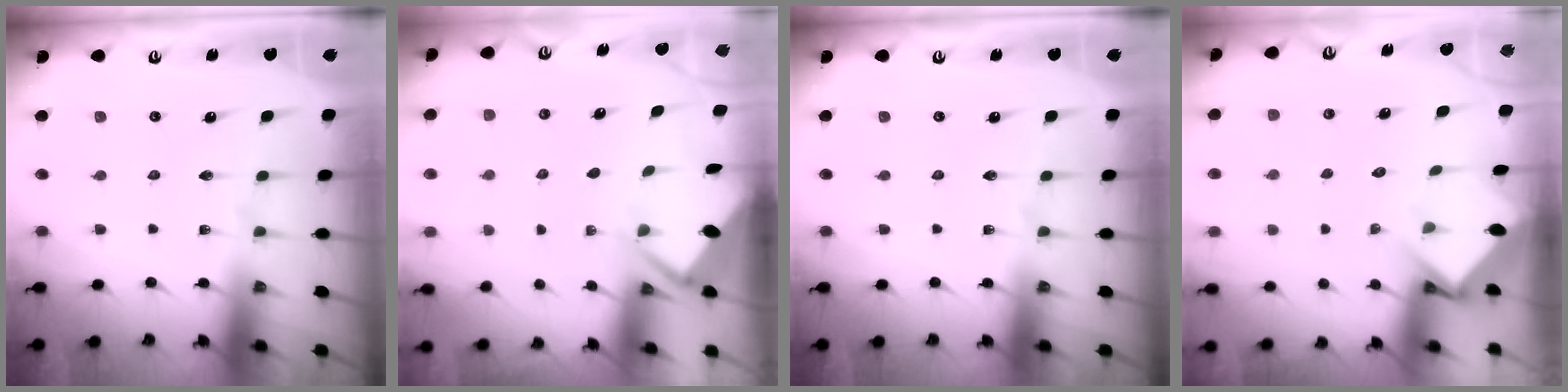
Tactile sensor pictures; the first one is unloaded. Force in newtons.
{"total": 2.6, "press": 2.6, "slide": 0.3}
{"total": 0.0}
{"total": 3.7, "press": 3.7, "slide": 0.3}